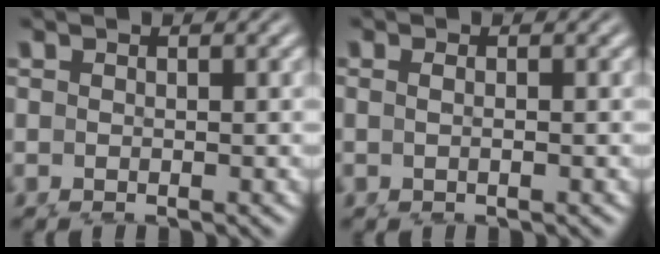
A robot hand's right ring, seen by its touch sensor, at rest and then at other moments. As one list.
[{"total": 1.1, "force": [-0.1, 0.0, 1.1], "torque": [-0.024, 0.001, -0.001]}]